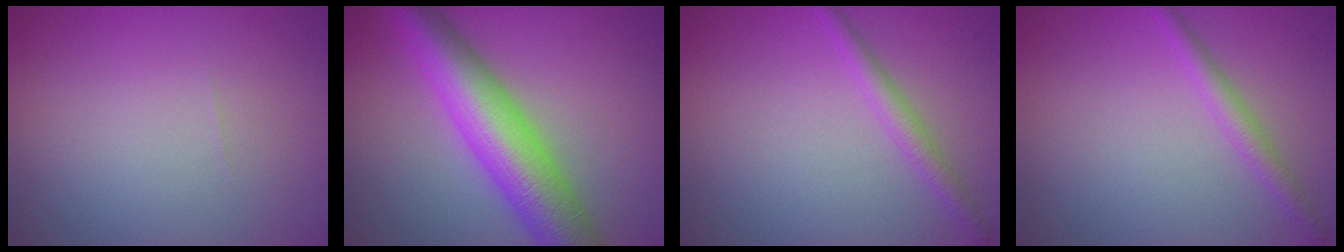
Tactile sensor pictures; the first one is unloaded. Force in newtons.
{"total": 9.1, "press": 9.1, "slide": 0.1}
{"total": 1.9, "press": 1.9, "slide": 0.1}
{"total": 1.9, "press": 1.9, "slide": 0.1}